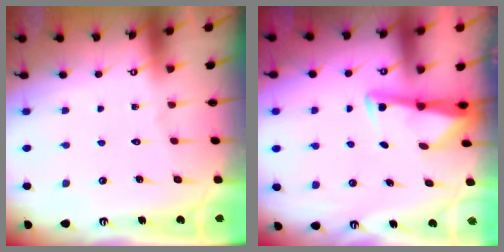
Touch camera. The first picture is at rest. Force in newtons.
{"total": 3.0, "press": 3.0, "slide": 0.4}